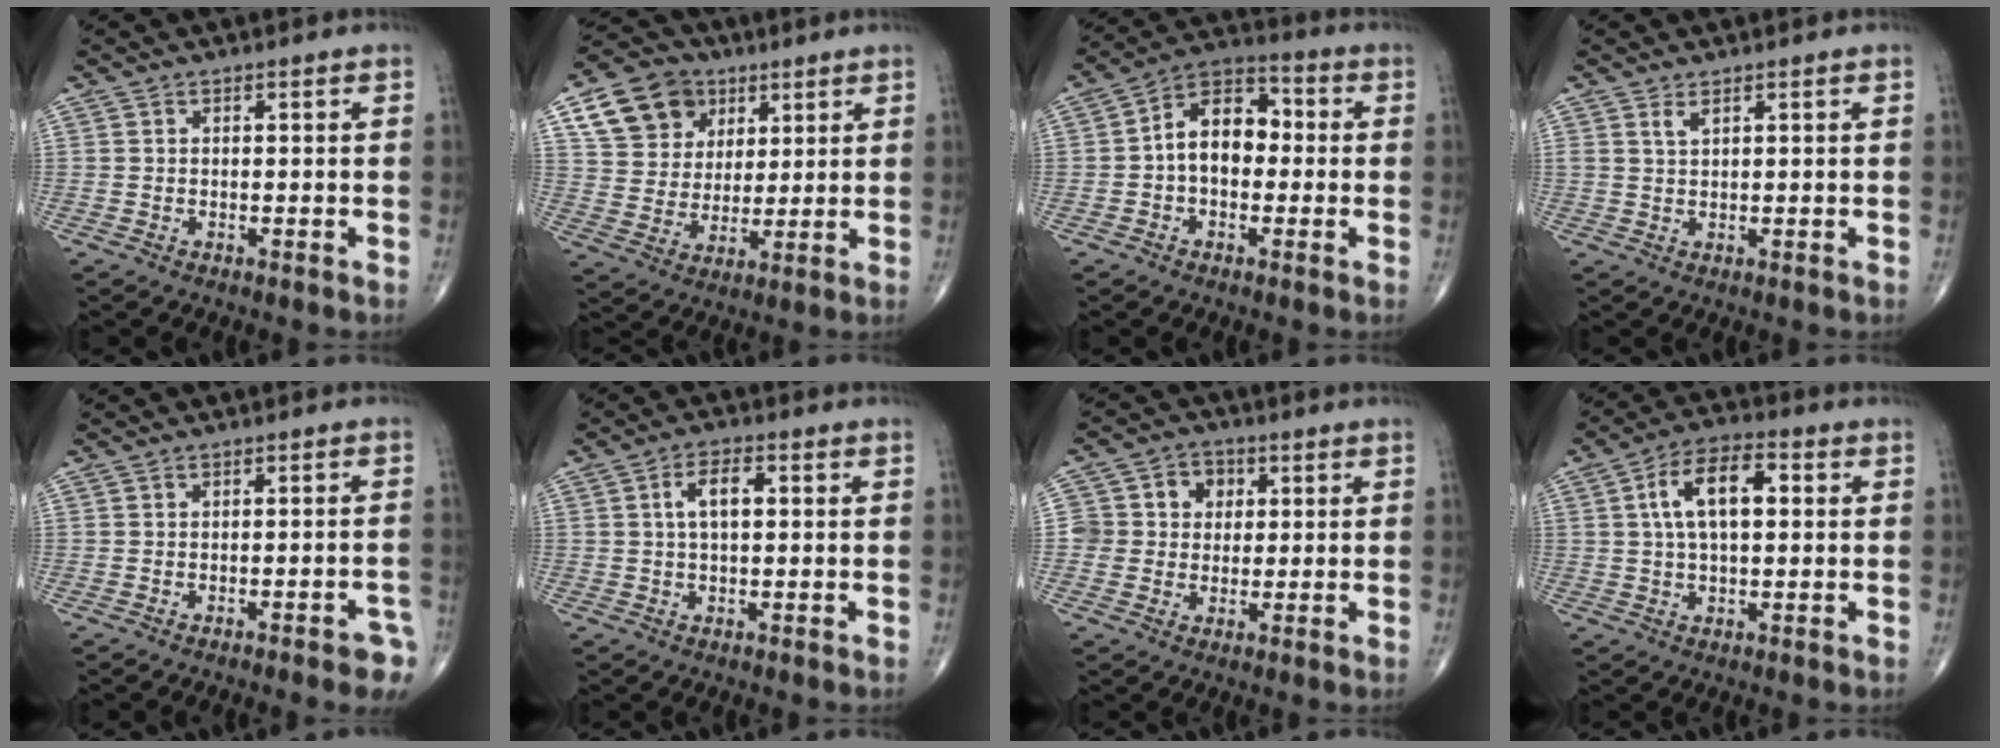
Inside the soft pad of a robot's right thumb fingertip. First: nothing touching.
{"total": 13.7, "force": [6.5, 10.7, 5.6], "torque": [-0.073, -0.011, 0.116]}
{"total": 10.6, "force": [-0.3, 7.1, 7.9], "torque": [-0.105, 0.035, -0.020]}
{"total": 1.5, "force": [1.0, 0.4, 1.0], "torque": [-0.018, -0.003, 0.024]}
{"total": 4.8, "force": [-3.0, 1.2, 3.5], "torque": [-0.033, 0.013, -0.033]}
{"total": 5.2, "force": [1.0, 2.5, 4.5], "torque": [-0.080, 0.010, 0.015]}
{"total": 7.4, "force": [1.2, 6.9, 2.3], "torque": [0.009, 0.012, 0.014]}
{"total": 10.7, "force": [2.1, 5.3, 9.1], "torque": [-0.156, 0.020, 0.031]}